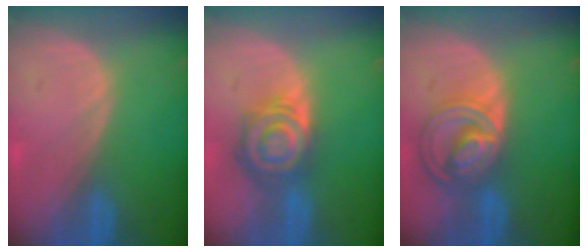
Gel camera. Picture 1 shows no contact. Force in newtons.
{"total": 8.1, "press": 7.0, "slide": 3.9}
{"total": 8.5, "press": 7.3, "slide": 4.4}